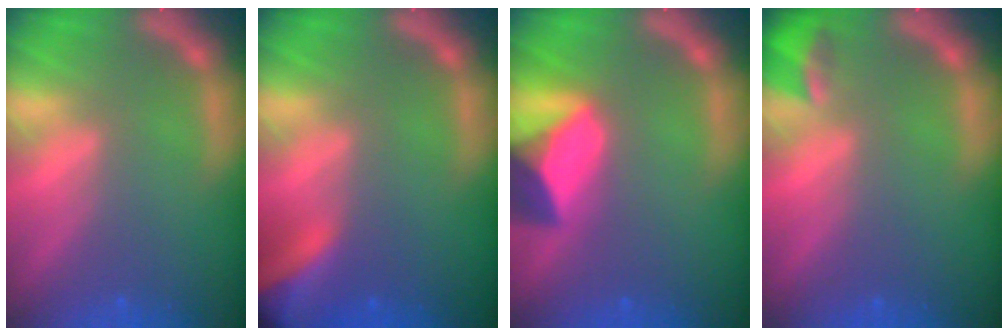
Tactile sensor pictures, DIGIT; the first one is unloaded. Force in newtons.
{"total": 9.0}
{"total": 8.0}
{"total": 2.4}